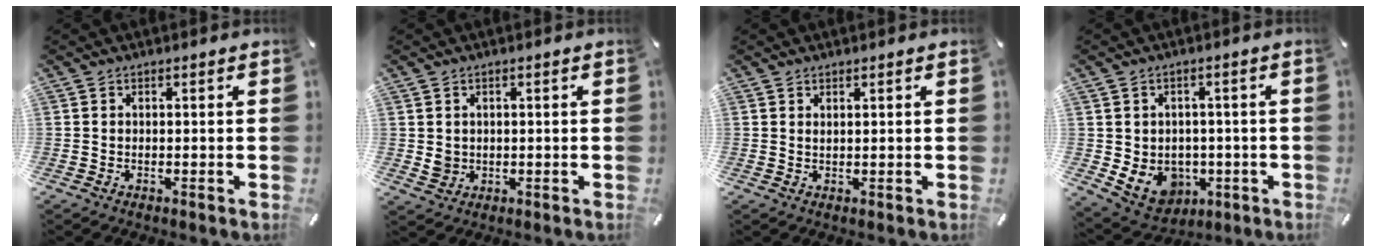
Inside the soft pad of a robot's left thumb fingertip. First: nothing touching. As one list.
[{"total": 2.7, "force": [0.4, 2.6, 0.7], "torque": [-0.008, -0.001, 0.007]}, {"total": 1.0, "force": [0.7, 0.1, 0.7], "torque": [-0.014, -0.001, 0.013]}, {"total": 8.2, "force": [-1.3, 7.5, 3.1], "torque": [-0.066, -0.008, -0.020]}]